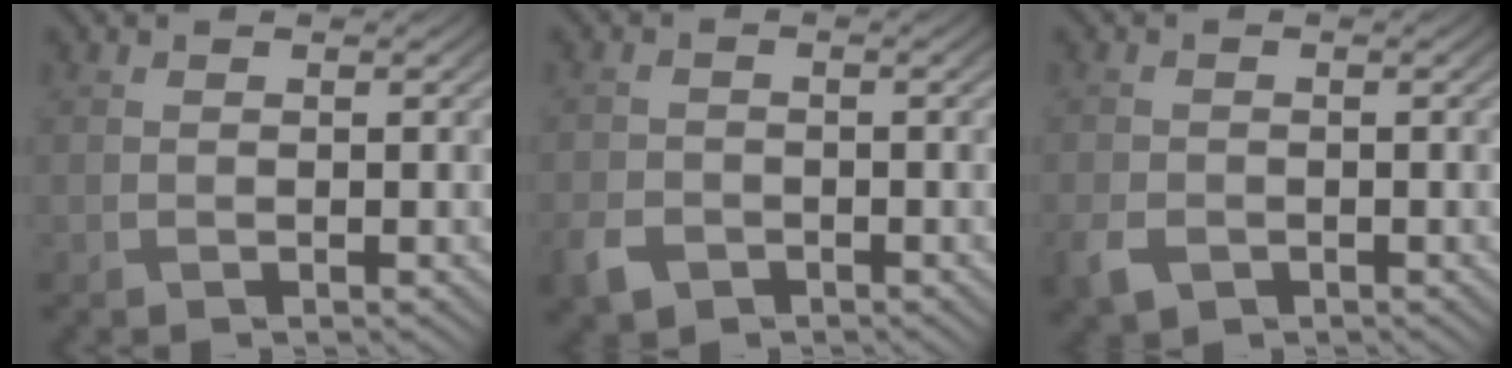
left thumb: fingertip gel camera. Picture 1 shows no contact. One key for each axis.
{"total": 3.7, "fx": -2.2, "fy": 2.5, "fz": 1.6, "tx": -0.046, "ty": -0.012, "tz": -0.049}
{"total": 3.4, "fx": -1.8, "fy": 2.4, "fz": 1.7, "tx": -0.050, "ty": -0.015, "tz": -0.039}